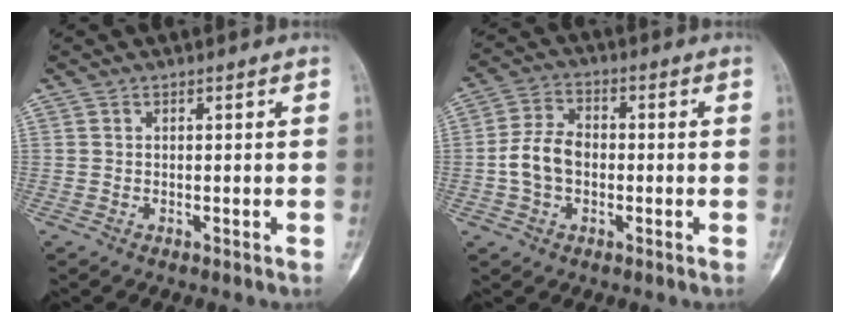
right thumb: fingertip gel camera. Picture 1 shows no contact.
{"total": 7.7, "force": [-1.0, 5.4, 5.4], "torque": [-0.098, 0.022, -0.026]}